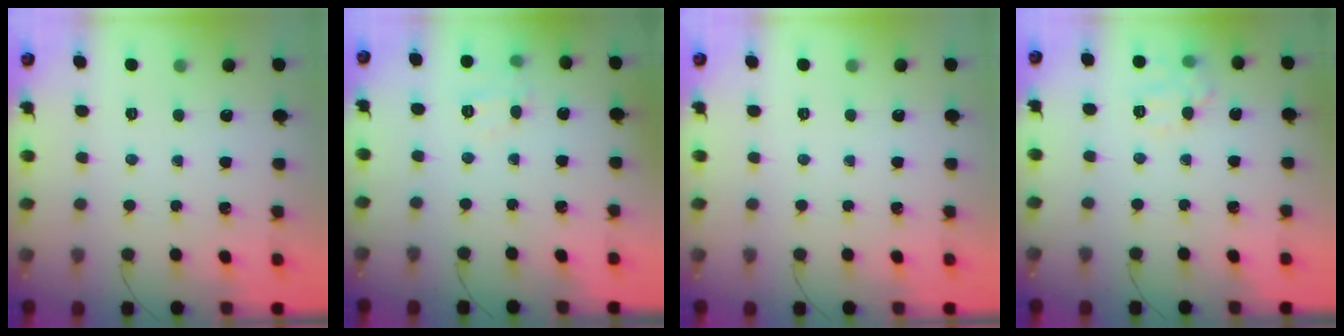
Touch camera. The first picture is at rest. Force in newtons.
{"total": 7.0, "press": 6.7, "slide": 1.9}
{"total": 0.0}
{"total": 9.4, "press": 9.4, "slide": 0.6}